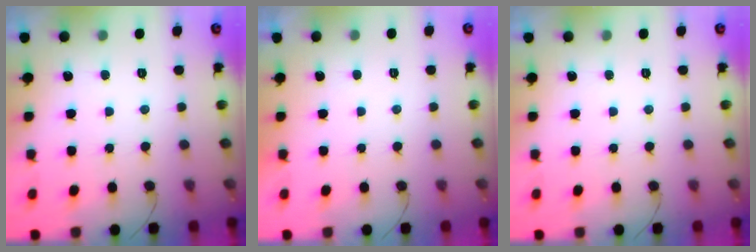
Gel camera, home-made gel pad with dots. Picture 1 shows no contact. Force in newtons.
{"total": 2.3, "press": 2.2, "slide": 0.4}
{"total": 0.0}